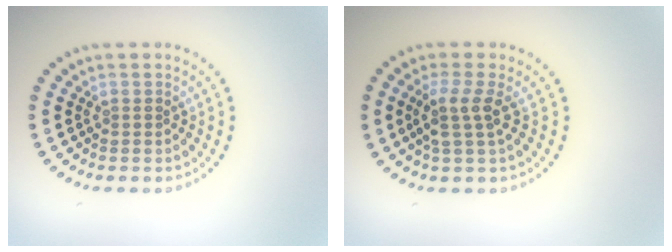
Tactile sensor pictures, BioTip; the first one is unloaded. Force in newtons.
{"total": 2.7, "press": 2.1, "slide": 1.6}